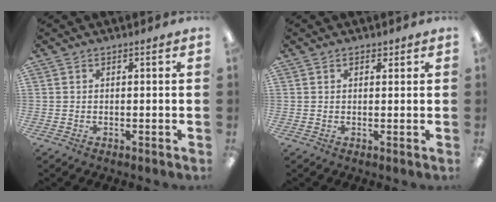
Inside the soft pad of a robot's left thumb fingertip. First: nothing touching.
{"total": 1.5, "force": [1.1, 0.8, 0.7], "torque": [-0.007, 0.000, 0.018]}